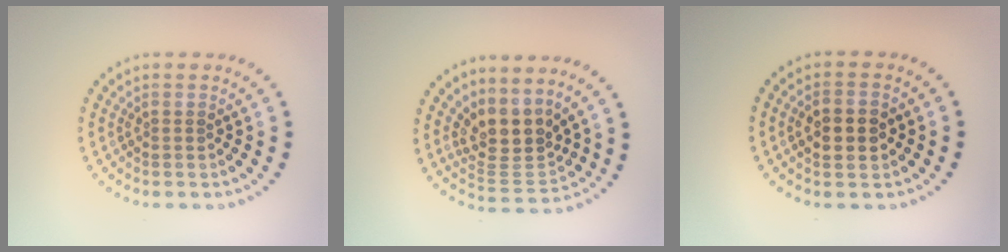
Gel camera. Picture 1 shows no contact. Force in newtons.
{"total": 3.8, "press": 2.9, "slide": 2.4}
{"total": 3.8, "press": 3.8, "slide": 0.2}